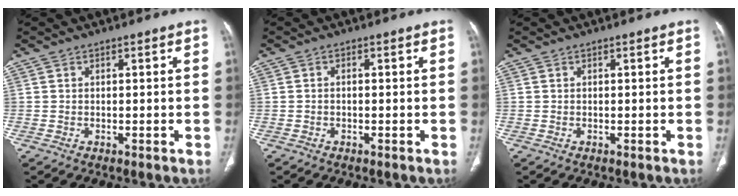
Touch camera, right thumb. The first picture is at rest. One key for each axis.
{"total": 0.6, "fx": -0.2, "fy": 0.4, "fz": 0.5, "tx": -0.008, "ty": 0.001, "tz": -0.006}
{"total": 0.0}